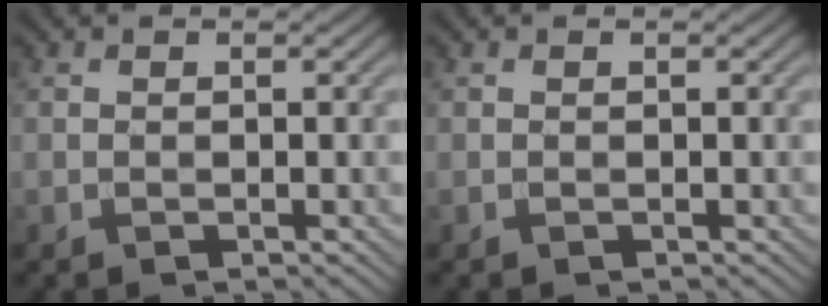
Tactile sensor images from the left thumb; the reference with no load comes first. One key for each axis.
{"total": 0.0}